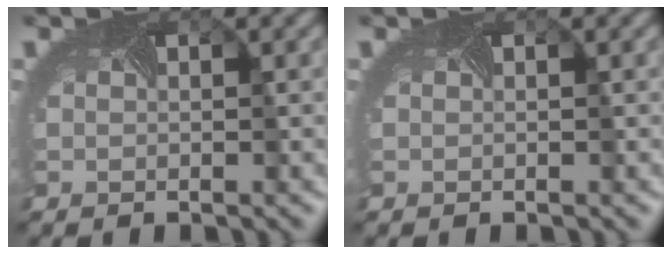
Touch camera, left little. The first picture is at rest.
{"total": 0.0}